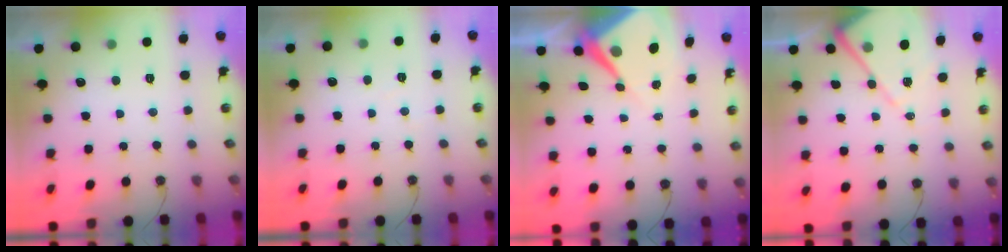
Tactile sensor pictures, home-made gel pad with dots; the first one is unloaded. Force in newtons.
{"total": 4.1, "press": 4.1, "slide": 0.8}
{"total": 8.7, "press": 8.7, "slide": 0.8}
{"total": 11.2, "press": 11.2, "slide": 0.8}